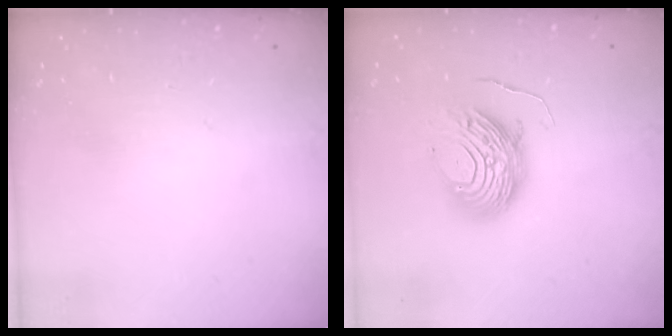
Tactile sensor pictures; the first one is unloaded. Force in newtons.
{"total": 10.8, "press": 10.8, "slide": 1.0}